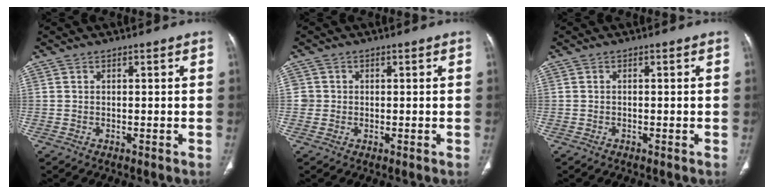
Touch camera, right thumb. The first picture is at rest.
{"total": 2.1, "force": [0.0, 2.1, 0.1], "torque": [0.012, 0.007, 0.001]}
{"total": 0.0}